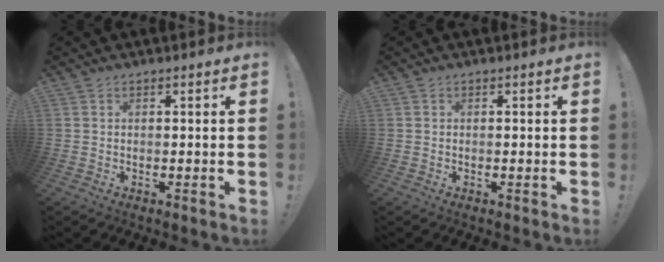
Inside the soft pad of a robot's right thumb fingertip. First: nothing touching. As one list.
[{"total": 0.0}]